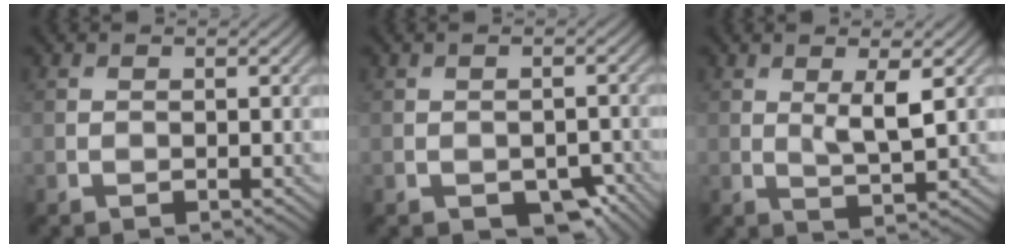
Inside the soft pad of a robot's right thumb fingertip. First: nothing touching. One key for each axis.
{"total": 4.2, "fx": -2.4, "fy": 2.4, "fz": 2.5, "tx": -0.029, "ty": -0.011, "tz": -0.028}
{"total": 3.7, "fx": 0.9, "fy": 0.7, "fz": 3.5, "tx": -0.073, "ty": -0.004, "tz": 0.019}